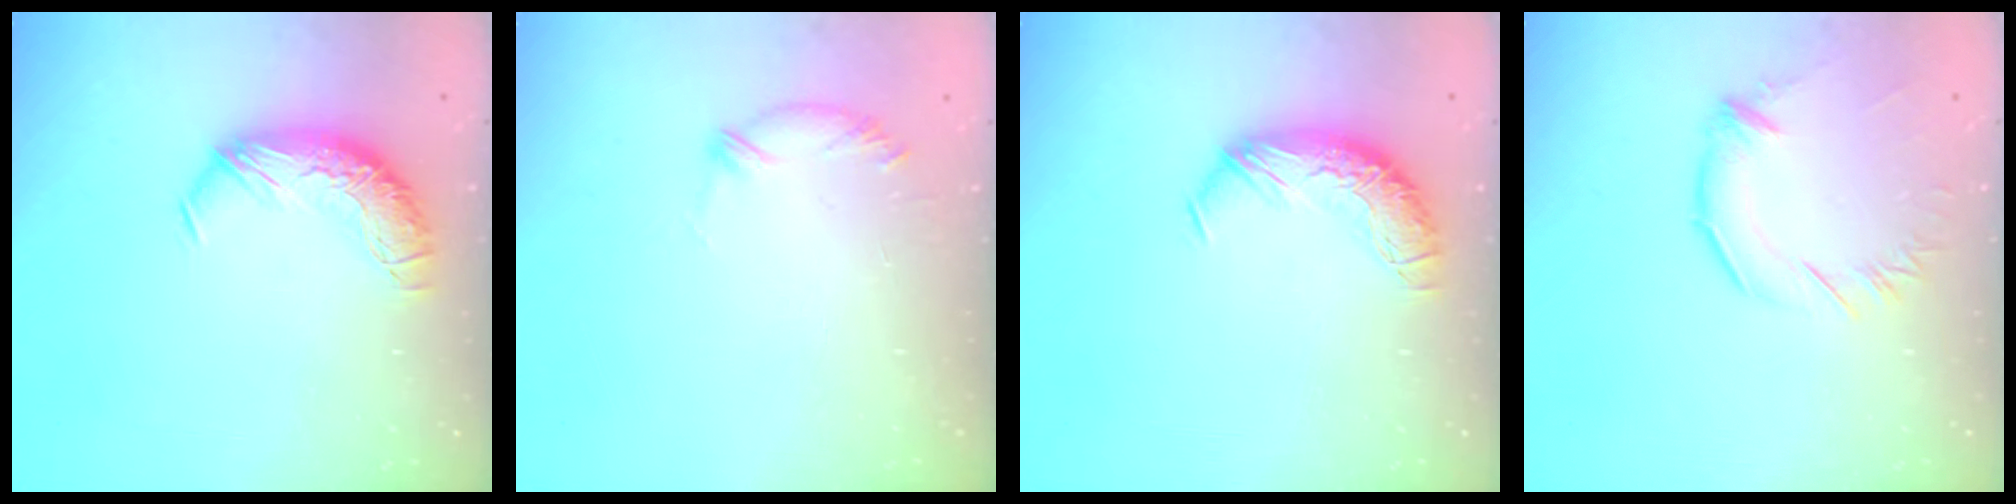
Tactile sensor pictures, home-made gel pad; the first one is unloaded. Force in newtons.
{"total": 6.3, "press": 6.2, "slide": 0.8}
{"total": 0.0}
{"total": 2.0, "press": 1.9, "slide": 0.7}